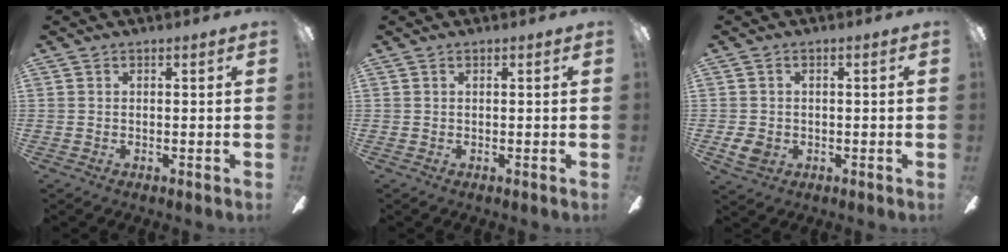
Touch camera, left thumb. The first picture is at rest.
{"total": 0.0}
{"total": 3.9, "force": [-0.9, 2.9, 2.4], "torque": [-0.060, 0.001, -0.019]}